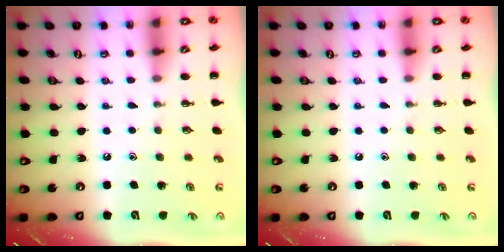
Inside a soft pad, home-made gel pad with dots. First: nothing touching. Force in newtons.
{"total": 0.0}